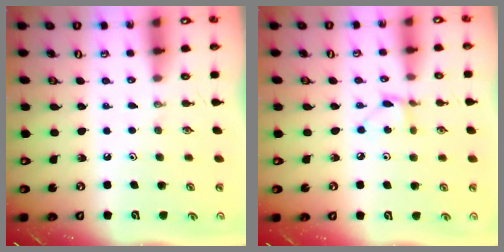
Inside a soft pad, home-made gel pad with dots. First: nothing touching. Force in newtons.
{"total": 4.0, "press": 4.0, "slide": 0.5}